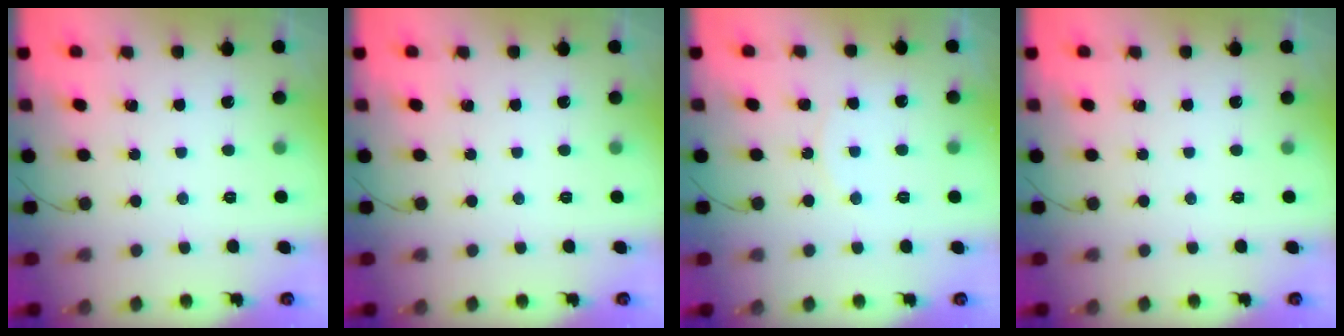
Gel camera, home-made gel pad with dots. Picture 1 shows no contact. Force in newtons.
{"total": 0.0}
{"total": 5.3, "press": 5.3, "slide": 0.5}
{"total": 0.0}